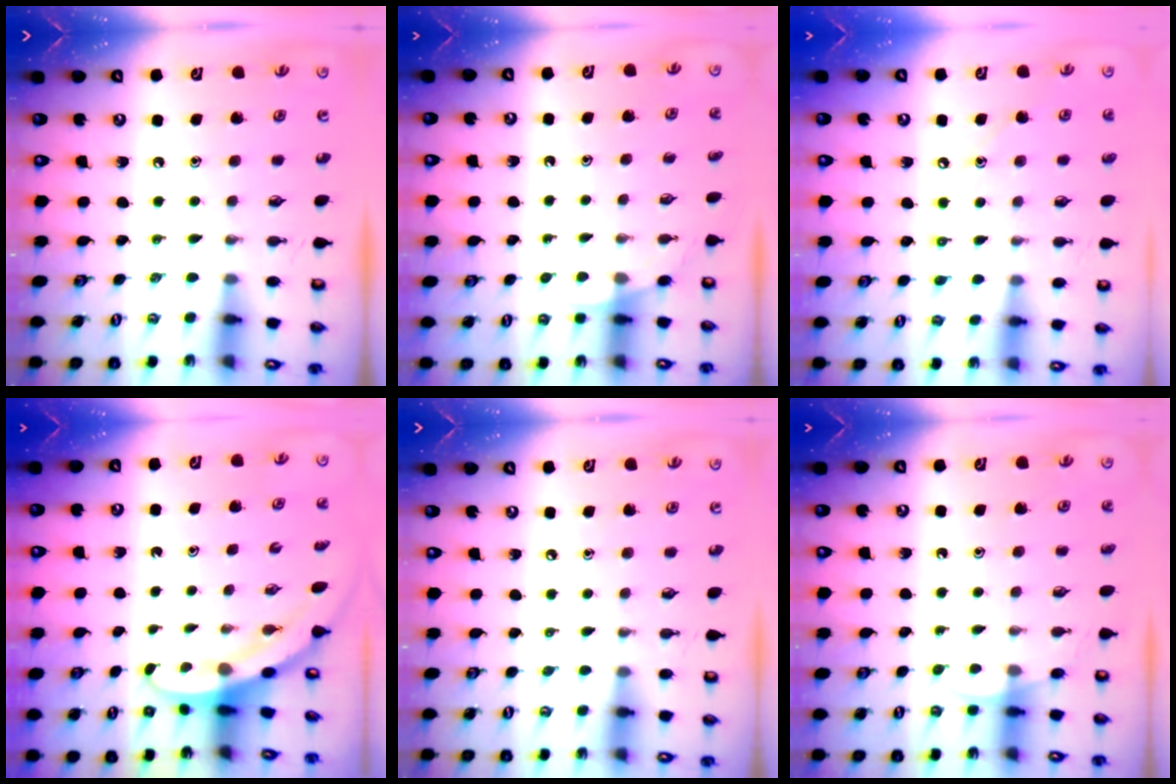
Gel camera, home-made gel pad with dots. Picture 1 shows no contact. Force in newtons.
{"total": 2.9, "press": 2.9, "slide": 0.2}
{"total": 6.5, "press": 6.5, "slide": 0.5}
{"total": 3.3, "press": 3.3, "slide": 0.2}
{"total": 3.0, "press": 3.0, "slide": 0.4}
{"total": 5.2, "press": 5.2, "slide": 0.5}